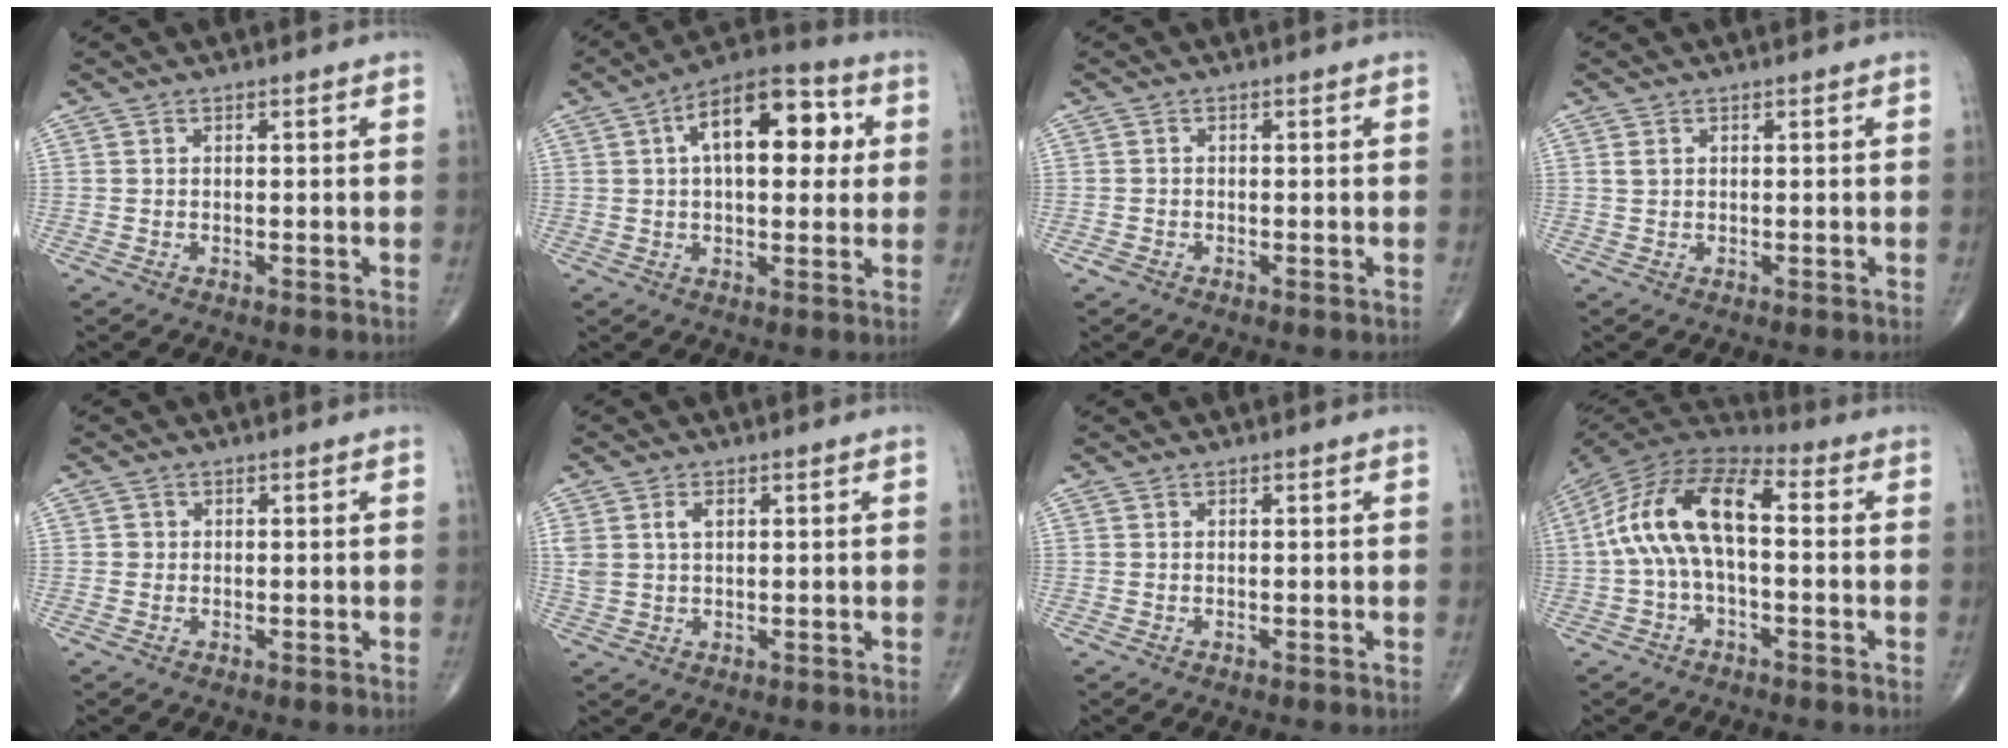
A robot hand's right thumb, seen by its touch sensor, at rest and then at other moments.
{"total": 16.0, "force": [3.8, 8.0, 13.3], "torque": [-0.172, 0.023, 0.050]}
{"total": 1.0, "force": [-0.6, 0.6, 0.5], "torque": [-0.010, 0.002, -0.012]}
{"total": 1.0, "force": [0.4, 0.7, 0.6], "torque": [-0.011, 0.002, 0.010]}
{"total": 1.0, "force": [0.0, 0.9, 0.1], "torque": [0.004, 0.003, -0.001]}
{"total": 3.9, "force": [1.4, 2.4, 2.8], "torque": [-0.060, 0.006, 0.031]}
{"total": 0.0}
{"total": 15.5, "force": [0.4, 7.5, 13.6], "torque": [-0.261, 0.047, -0.005]}